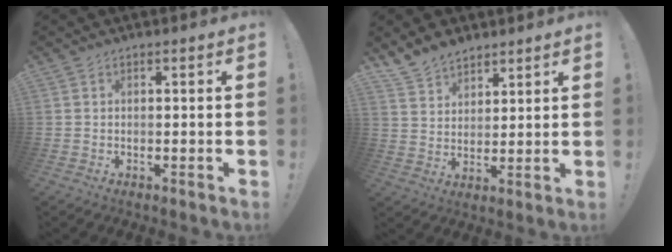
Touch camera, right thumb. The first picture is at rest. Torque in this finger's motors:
{"motor_torque": [-0.02, 0.02, 0.68, 0.55, 0.00]}